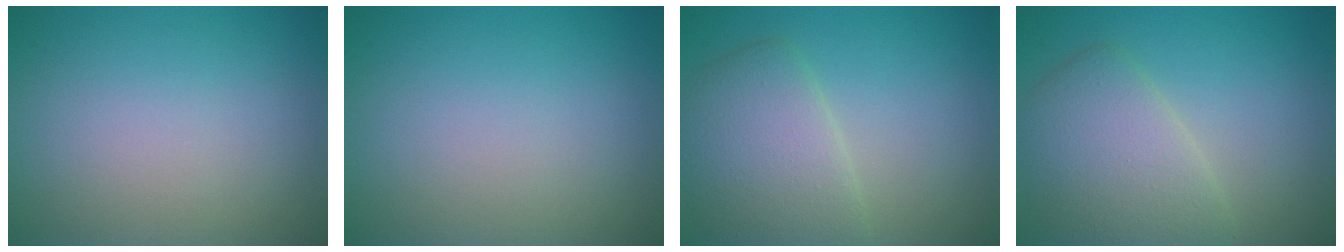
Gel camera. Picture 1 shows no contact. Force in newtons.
{"total": 0.0}
{"total": 5.0, "press": 5.0, "slide": 0.3}
{"total": 4.9, "press": 4.9, "slide": 0.3}